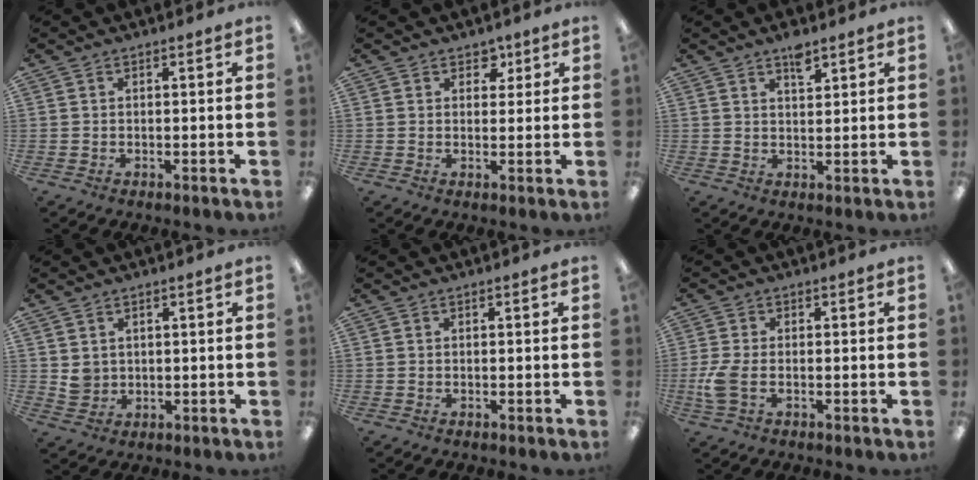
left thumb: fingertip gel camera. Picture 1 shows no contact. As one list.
[{"total": 3.5, "force": [2.0, 2.6, 1.2], "torque": [-0.004, -0.005, 0.033]}, {"total": 4.2, "force": [3.1, 1.5, 2.4], "torque": [-0.029, -0.016, 0.051]}, {"total": 3.2, "force": [1.5, 2.8, 0.6], "torque": [-0.011, -0.001, 0.028]}, {"total": 0.0}, {"total": 5.3, "force": [-0.9, 2.7, 4.5], "torque": [-0.101, 0.000, -0.018]}]